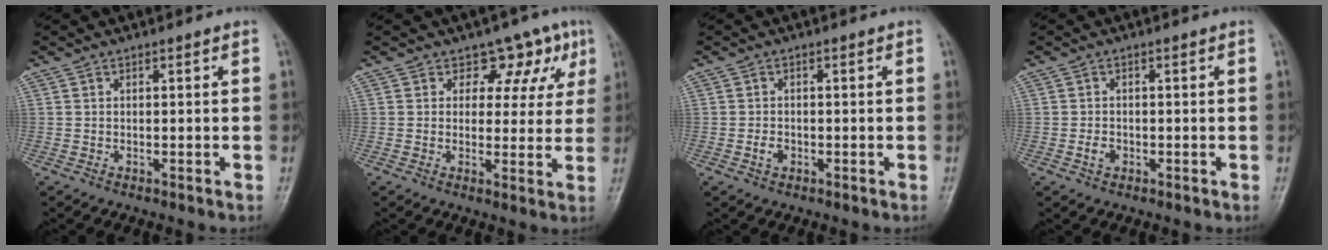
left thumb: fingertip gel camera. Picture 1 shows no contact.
{"total": 7.3, "force": [4.1, 5.4, 2.7], "torque": [0.013, -0.014, 0.042]}
{"total": 1.8, "force": [-0.6, 1.3, 1.0], "torque": [-0.016, 0.004, -0.012]}
{"total": 1.8, "force": [-0.6, 1.4, 1.0], "torque": [-0.016, 0.003, -0.012]}